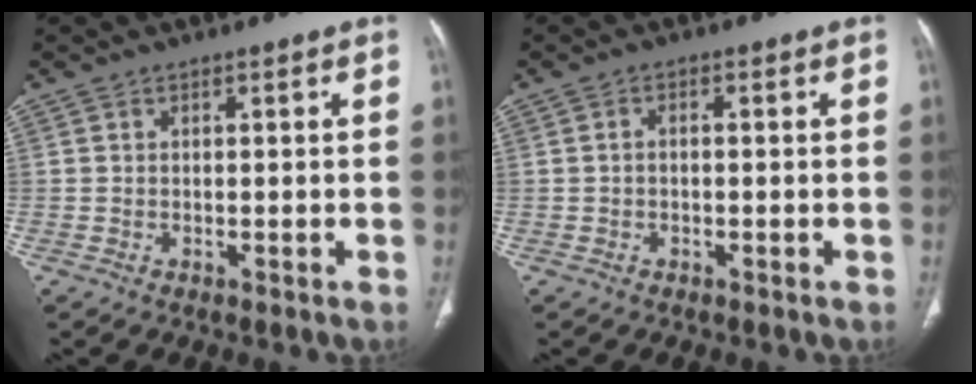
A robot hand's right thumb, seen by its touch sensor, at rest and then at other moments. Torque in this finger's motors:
{"motor_torque": [-0.24, 0.22, -0.14, 0.11, -0.05]}